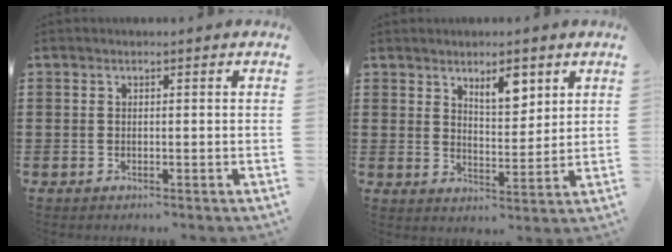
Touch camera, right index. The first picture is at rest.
{"total": 4.6, "force": [3.6, 2.3, 1.6], "torque": [-0.027, -0.005, 0.064]}